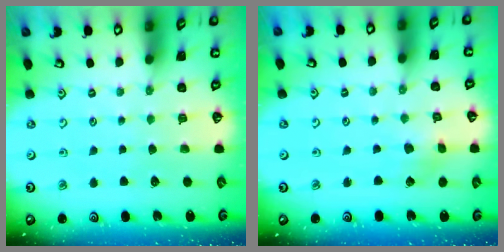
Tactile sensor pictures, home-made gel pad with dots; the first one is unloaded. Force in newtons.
{"total": 2.7, "press": 2.7, "slide": 0.1}